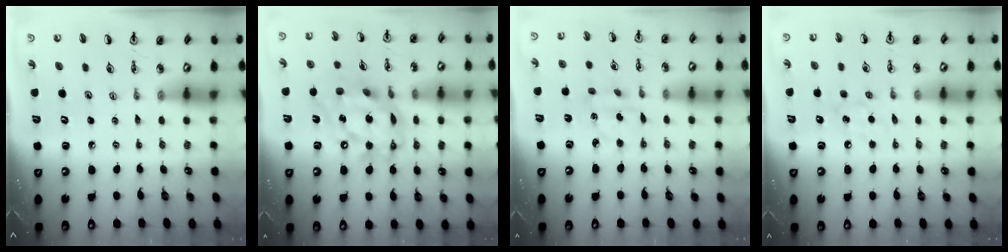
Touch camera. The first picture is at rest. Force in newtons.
{"total": 18.8, "press": 18.7, "slide": 1.6}
{"total": 2.2, "press": 2.2, "slide": 0.6}
{"total": 5.3, "press": 5.2, "slide": 0.8}